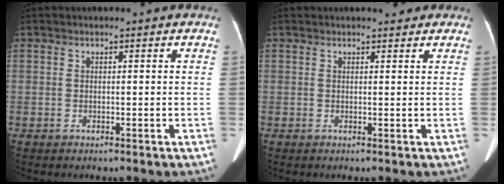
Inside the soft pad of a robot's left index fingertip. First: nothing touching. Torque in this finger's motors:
{"motor_torque": [0.36, -0.27, 0.01, 0.04]}